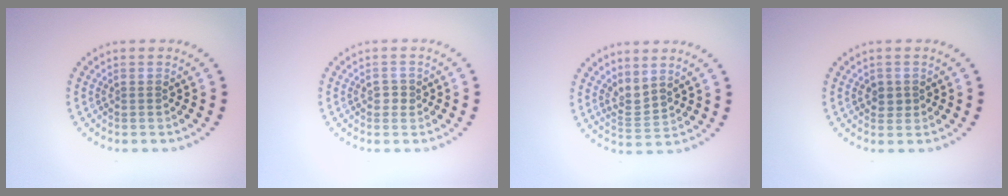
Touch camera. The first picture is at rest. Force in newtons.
{"total": 1.1, "press": 1.0, "slide": 0.4}
{"total": 2.2, "press": 1.5, "slide": 1.6}
{"total": 1.4, "press": 1.3, "slide": 0.5}